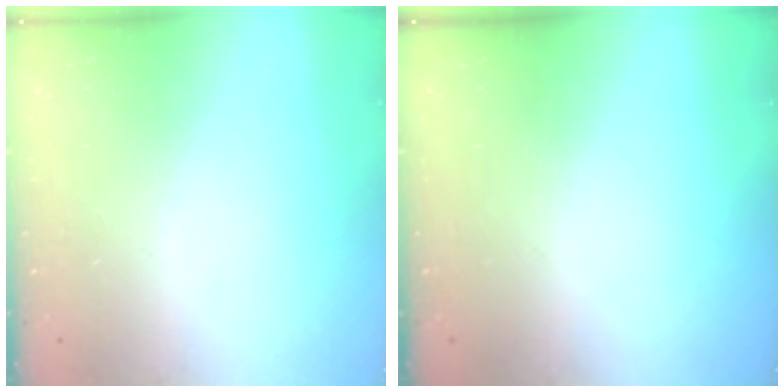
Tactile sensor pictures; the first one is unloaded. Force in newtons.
{"total": 0.0}